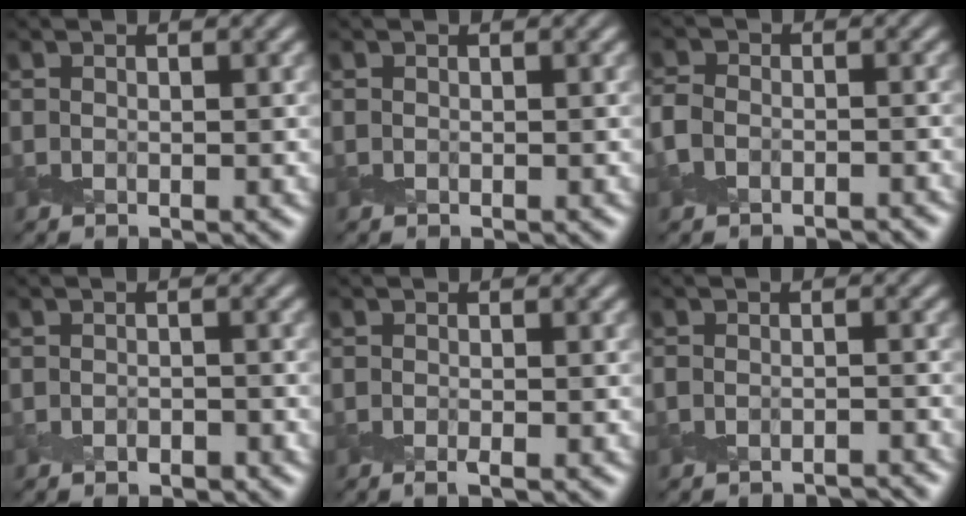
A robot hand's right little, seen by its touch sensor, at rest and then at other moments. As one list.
[{"total": 0.0}, {"total": 3.4, "force": [-2.4, 2.0, 1.2], "torque": [-0.021, -0.002, -0.055]}, {"total": 1.3, "force": [-0.9, 0.6, 0.7], "torque": [-0.011, 0.001, -0.016]}, {"total": 1.1, "force": [-0.5, 0.3, 1.0], "torque": [-0.015, -0.004, -0.011]}, {"total": 2.6, "force": [-2.6, 0.2, 0.5], "torque": [-0.006, -0.003, -0.039]}]